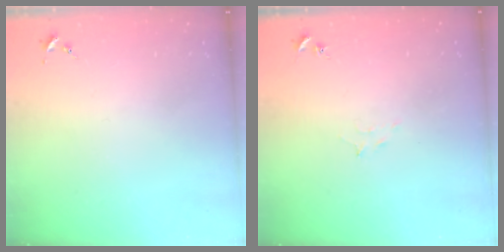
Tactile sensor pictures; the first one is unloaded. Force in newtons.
{"total": 5.3, "press": 5.1, "slide": 1.0}